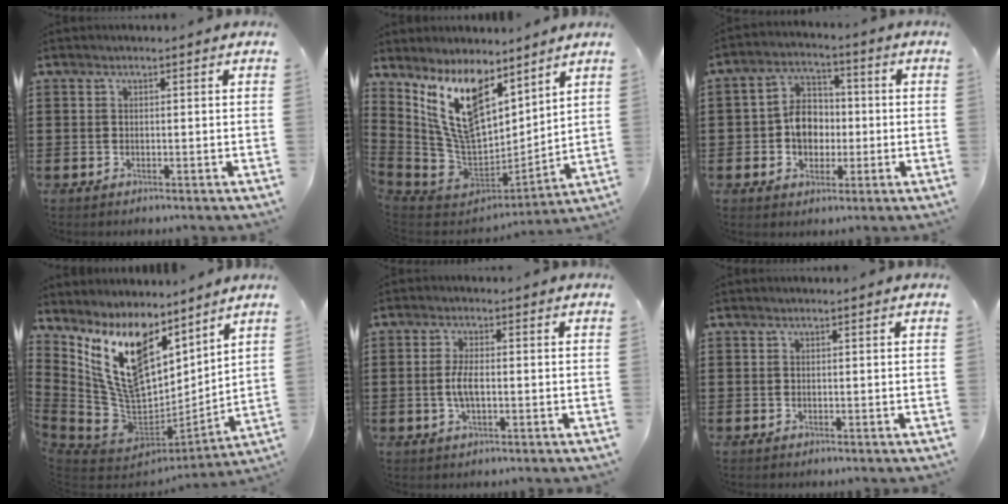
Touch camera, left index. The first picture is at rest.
{"total": 13.9, "force": [8.0, 6.8, 9.1], "torque": [-0.237, -0.045, 0.148]}
{"total": 6.8, "force": [-0.7, 5.4, 4.2], "torque": [-0.089, 0.011, -0.017]}
{"total": 15.4, "force": [7.7, 8.4, 10.4], "torque": [-0.269, -0.059, 0.140]}
{"total": 3.7, "force": [-0.5, 1.3, 3.5], "torque": [-0.086, -0.005, -0.017]}
{"total": 0.0}